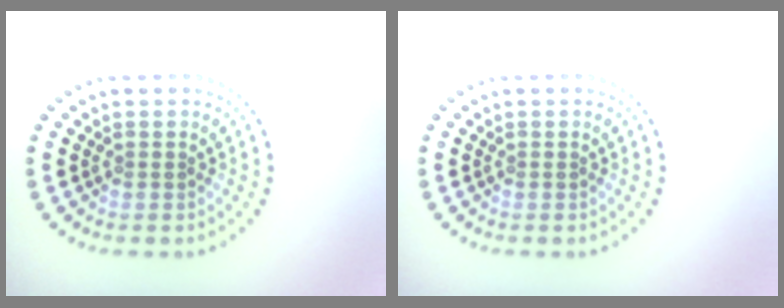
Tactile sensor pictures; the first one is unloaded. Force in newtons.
{"total": 0.0}